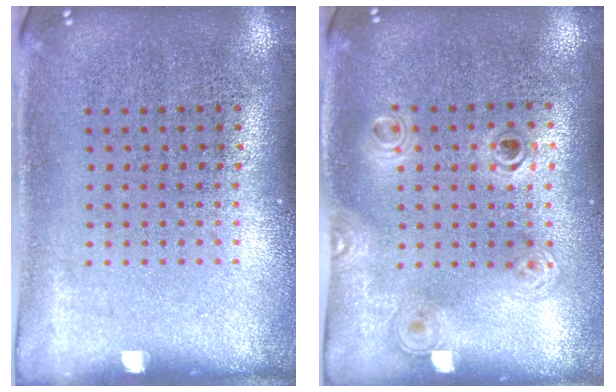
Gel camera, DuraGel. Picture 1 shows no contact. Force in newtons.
{"total": 1.2, "press": 1.1, "slide": 0.5}